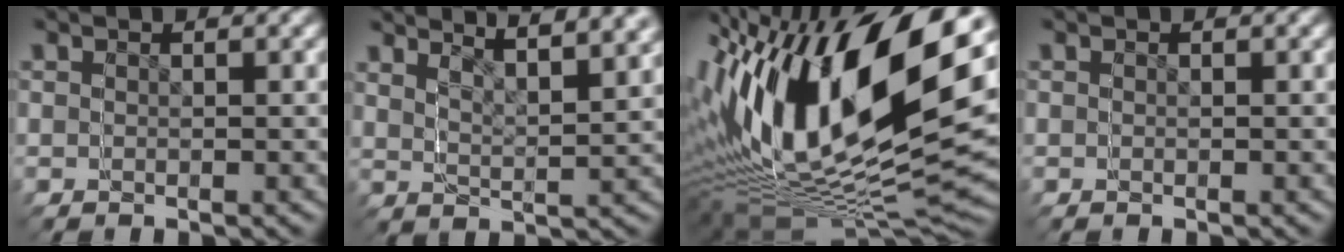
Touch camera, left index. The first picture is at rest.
{"total": 4.8, "force": [4.6, 1.1, 1.0], "torque": [-0.041, 0.021, 0.062]}
{"total": 15.2, "force": [2.9, 10.1, 11.0], "torque": [-0.185, 0.026, 0.029]}
{"total": 0.0}